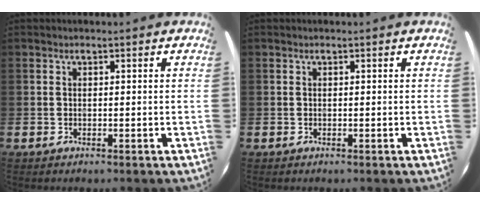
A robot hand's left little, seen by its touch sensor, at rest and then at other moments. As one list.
[{"total": 0.0}]